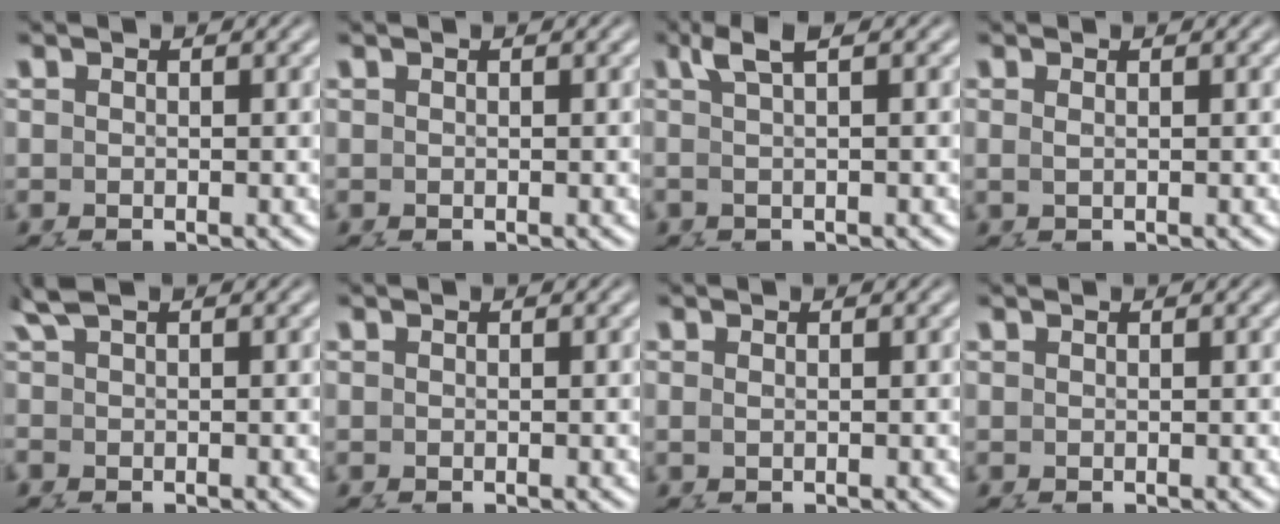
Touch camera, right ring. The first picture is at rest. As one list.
[{"total": 0.0}, {"total": 2.4, "force": [1.3, -0.5, 2.0], "torque": [-0.035, 0.011, 0.021]}, {"total": 1.0, "force": [0.5, -0.8, 0.2], "torque": [-0.008, -0.003, 0.012]}, {"total": 1.1, "force": [0.7, -0.4, 0.7], "torque": [-0.020, 0.003, 0.016]}, {"total": 0.0}, {"total": 0.7, "force": [0.2, -0.6, 0.2], "torque": [-0.008, -0.003, 0.006]}, {"total": 0.0}]